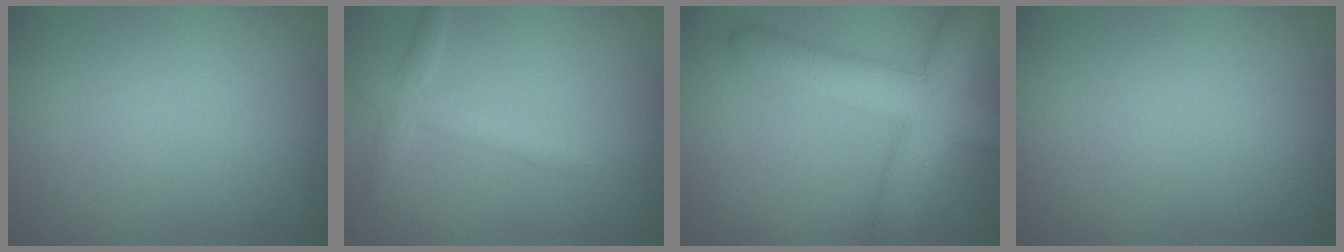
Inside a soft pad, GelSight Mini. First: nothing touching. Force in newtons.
{"total": 2.2, "press": 2.2, "slide": 0.1}
{"total": 7.8, "press": 7.8, "slide": 0.3}
{"total": 0.0}